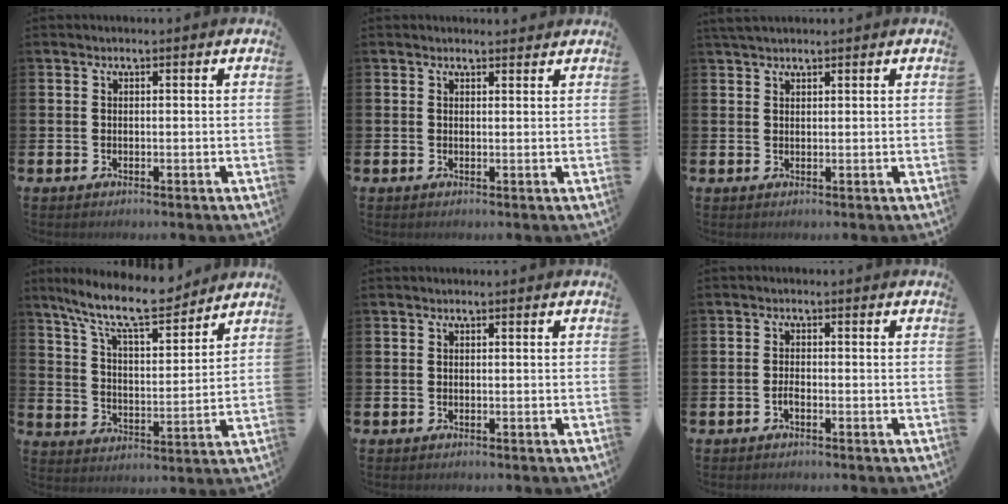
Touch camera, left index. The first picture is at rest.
{"total": 1.0, "force": [1.0, 0.2, 0.1], "torque": [0.010, -0.003, 0.015]}
{"total": 1.9, "force": [1.7, 0.5, 0.6], "torque": [-0.005, 0.000, 0.030]}
{"total": 11.2, "force": [9.7, 2.2, 5.2], "torque": [-0.120, -0.057, 0.169]}
{"total": 0.0}
{"total": 1.2, "force": [-0.7, 0.4, 0.8], "torque": [-0.020, 0.000, -0.013]}